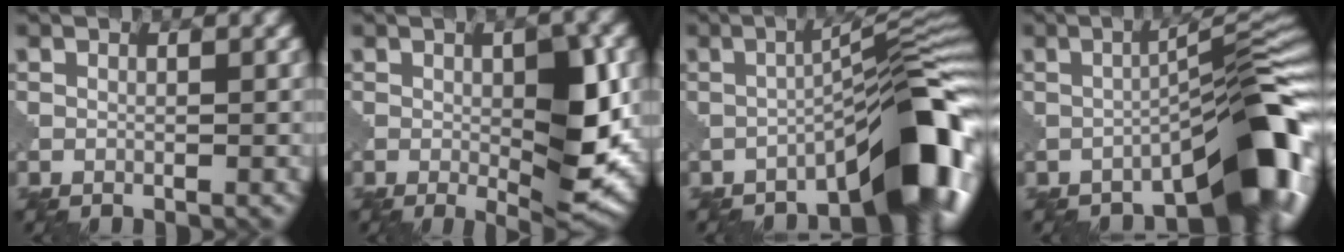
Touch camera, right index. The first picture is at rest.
{"total": 7.8, "force": [-0.2, 2.0, 7.5], "torque": [-0.108, -0.006, 0.006]}
{"total": 10.1, "force": [-5.9, 2.1, 7.9], "torque": [-0.091, 0.024, -0.089]}
{"total": 9.6, "force": [-5.7, 1.9, 7.5], "torque": [-0.087, 0.021, -0.085]}